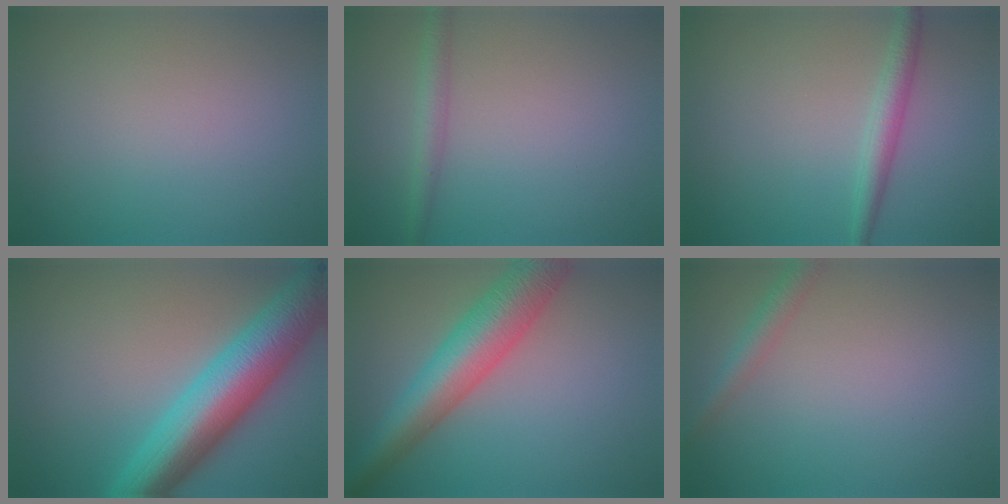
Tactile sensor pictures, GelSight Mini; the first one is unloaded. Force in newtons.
{"total": 2.0, "press": 2.0, "slide": 0.0}
{"total": 2.4, "press": 2.4, "slide": 0.1}
{"total": 10.1, "press": 10.1, "slide": 0.2}
{"total": 7.4, "press": 7.4, "slide": 0.3}
{"total": 2.0, "press": 2.0, "slide": 0.0}